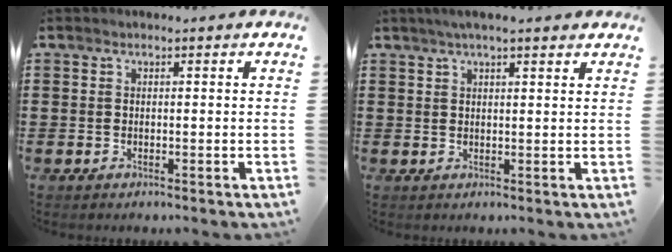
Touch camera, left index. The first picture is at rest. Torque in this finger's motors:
{"motor_torque": [1.38, -0.76, 0.37, 0.12]}